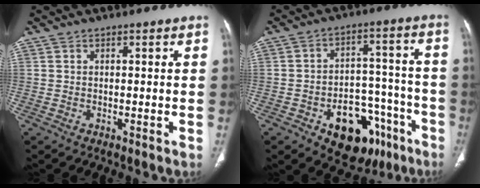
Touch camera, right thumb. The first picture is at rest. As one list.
[{"total": 16.8, "force": [-8.8, 10.4, 9.9], "torque": [-0.089, 0.070, -0.116]}]